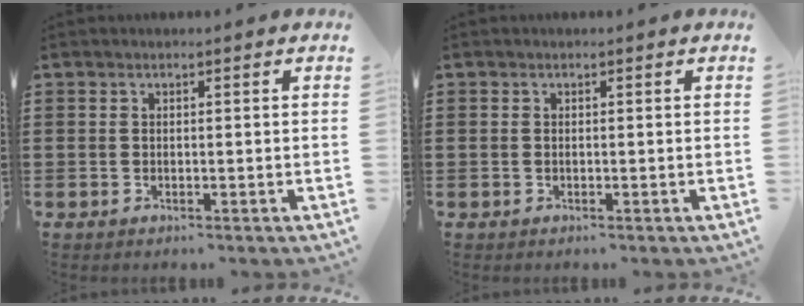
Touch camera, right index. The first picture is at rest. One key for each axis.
{"total": 0.0}